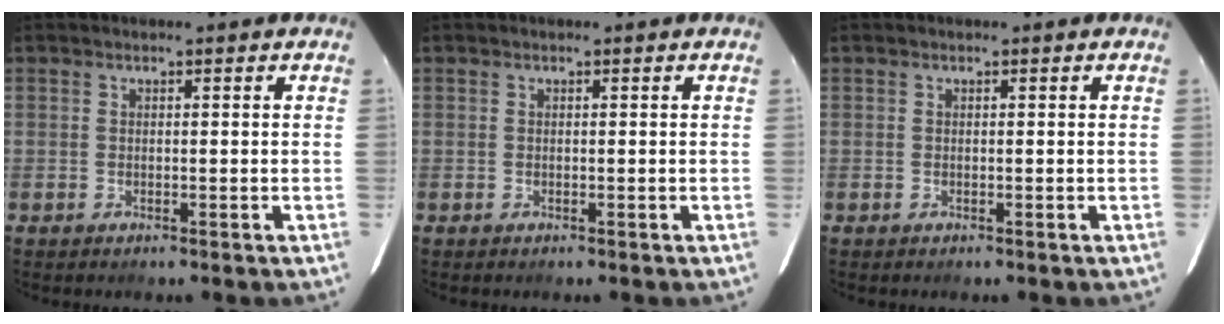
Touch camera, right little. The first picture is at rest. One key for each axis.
{"total": 0.0}
{"total": 0.0}